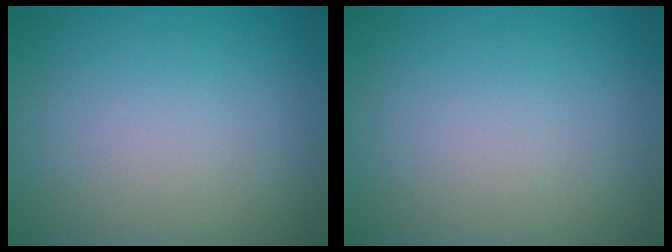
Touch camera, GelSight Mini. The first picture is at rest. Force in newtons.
{"total": 0.0}